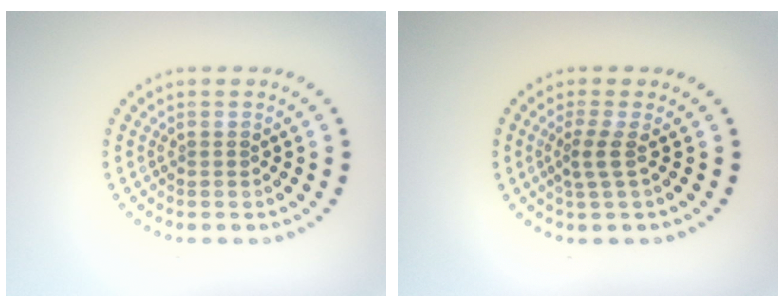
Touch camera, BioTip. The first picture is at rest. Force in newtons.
{"total": 1.9, "press": 1.2, "slide": 1.5}